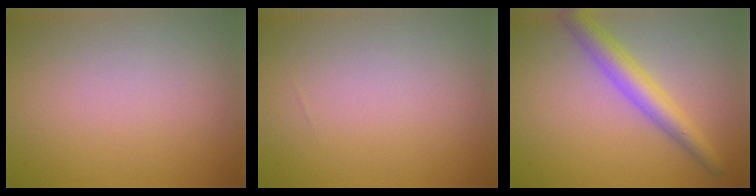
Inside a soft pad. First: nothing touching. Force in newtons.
{"total": 0.0}
{"total": 3.9, "press": 3.9, "slide": 0.1}